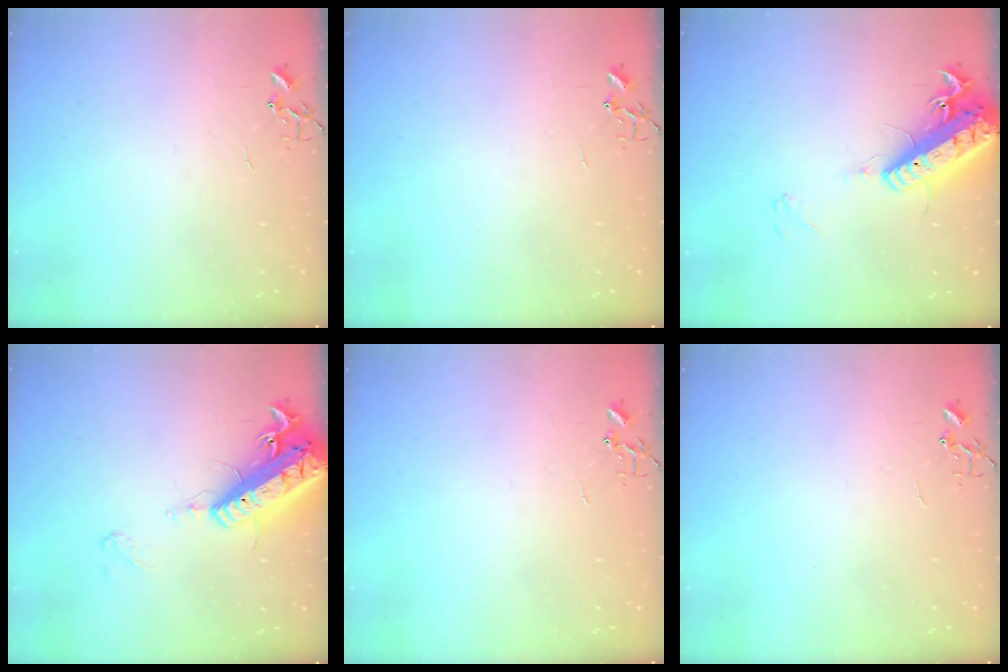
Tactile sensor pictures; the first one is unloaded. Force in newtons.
{"total": 0.0}
{"total": 19.0, "press": 18.7, "slide": 3.7}
{"total": 18.9, "press": 18.5, "slide": 3.7}
{"total": 0.0}
{"total": 0.0}